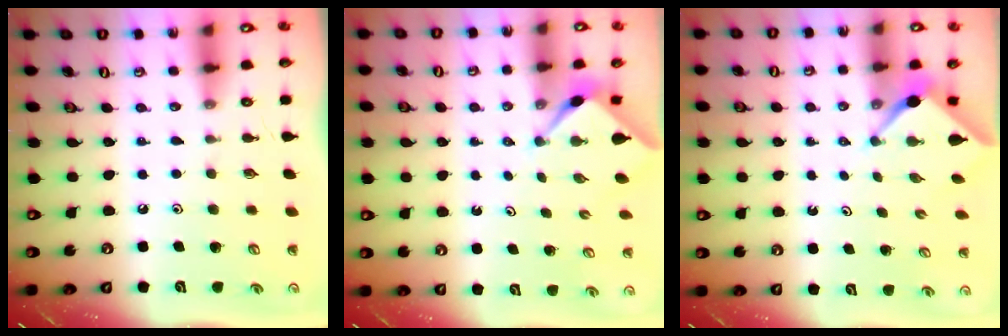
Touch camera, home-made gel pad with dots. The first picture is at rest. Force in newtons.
{"total": 2.4, "press": 2.4, "slide": 0.3}
{"total": 2.6, "press": 2.6, "slide": 0.3}